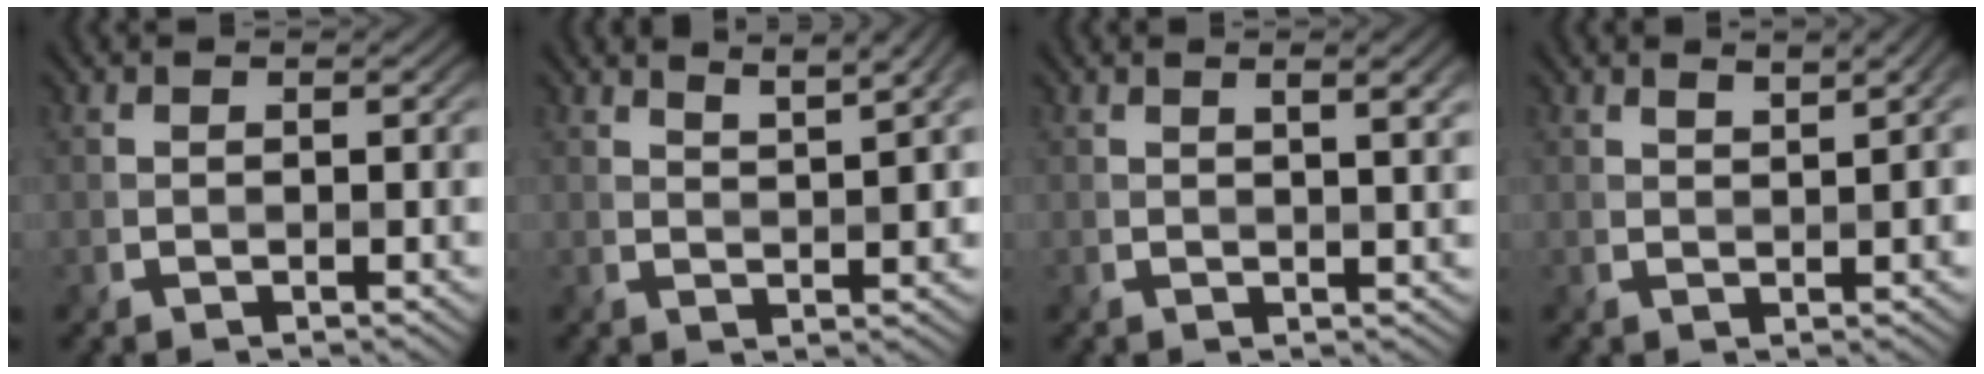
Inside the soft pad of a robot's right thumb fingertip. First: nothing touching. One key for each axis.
{"total": 4.6, "fx": 3.3, "fy": 0.7, "fz": 3.2, "tx": -0.055, "ty": 0.008, "tz": 0.056}
{"total": 3.6, "fx": 1.7, "fy": 0.9, "fz": 3.0, "tx": -0.042, "ty": 0.002, "tz": 0.024}
{"total": 2.7, "fx": 1.6, "fy": 0.5, "fz": 2.2, "tx": -0.033, "ty": 0.008, "tz": 0.029}